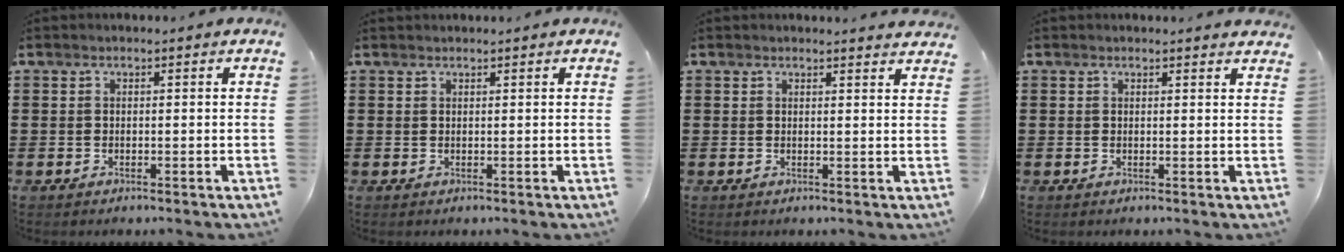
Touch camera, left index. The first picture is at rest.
{"total": 0.6, "force": [0.6, 0.0, 0.1], "torque": [-0.004, -0.002, 0.012]}
{"total": 1.6, "force": [1.6, 0.0, 0.3], "torque": [-0.001, -0.004, 0.029]}
{"total": 1.0, "force": [1.0, 0.0, 0.3], "torque": [0.000, -0.005, 0.018]}